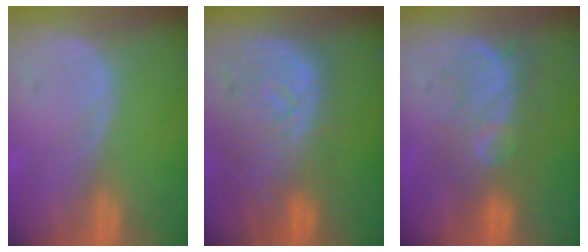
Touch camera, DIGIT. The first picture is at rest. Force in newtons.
{"total": 11.2, "press": 9.7, "slide": 5.5}
{"total": 8.1, "press": 7.8, "slide": 2.2}